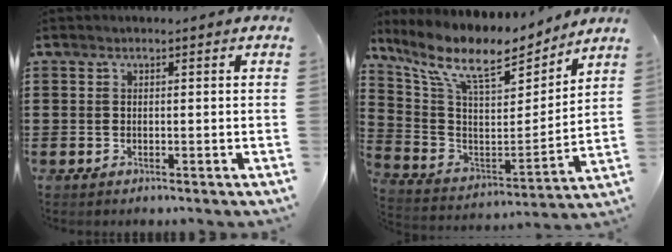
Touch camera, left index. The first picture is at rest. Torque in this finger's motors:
{"motor_torque": [2.14, 0.00, 1.05, 0.21]}